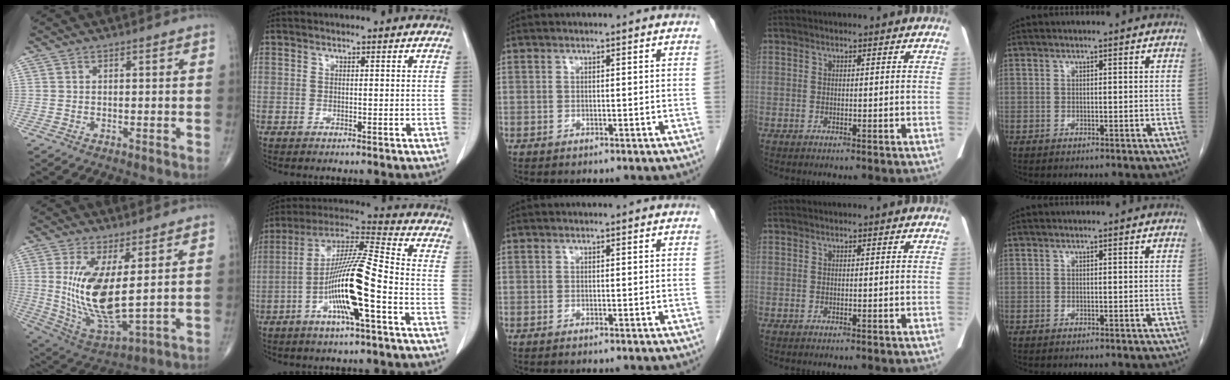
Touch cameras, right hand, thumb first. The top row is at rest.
{"thumb": {"total": 15.2, "force": [2.5, 5.3, 14.1], "torque": [-0.281, -0.034, 0.067]}, "index": {"total": 14.6, "force": [-4.7, 0.5, 13.8], "torque": [-0.265, 0.005, -0.092]}}